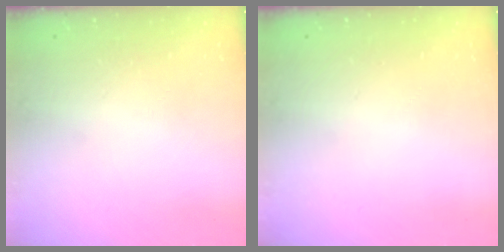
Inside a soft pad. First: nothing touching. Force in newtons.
{"total": 0.0}